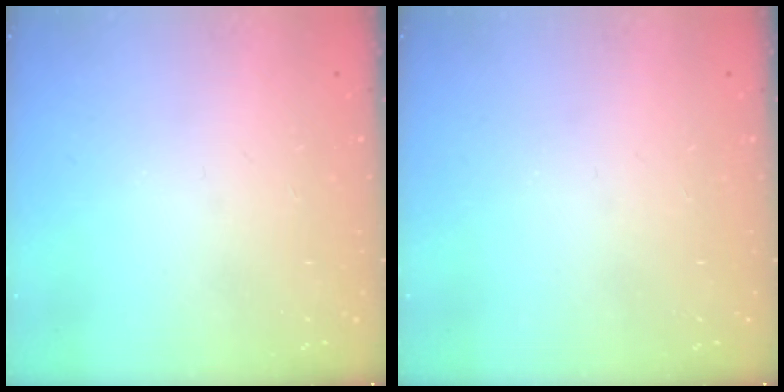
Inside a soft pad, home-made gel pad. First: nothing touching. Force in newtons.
{"total": 0.0}